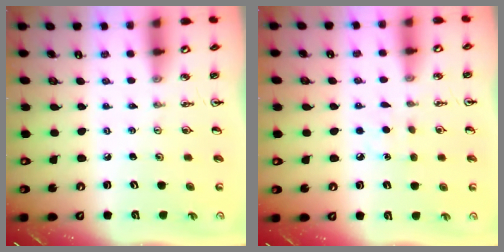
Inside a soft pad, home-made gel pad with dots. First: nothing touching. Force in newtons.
{"total": 5.4, "press": 5.3, "slide": 0.5}